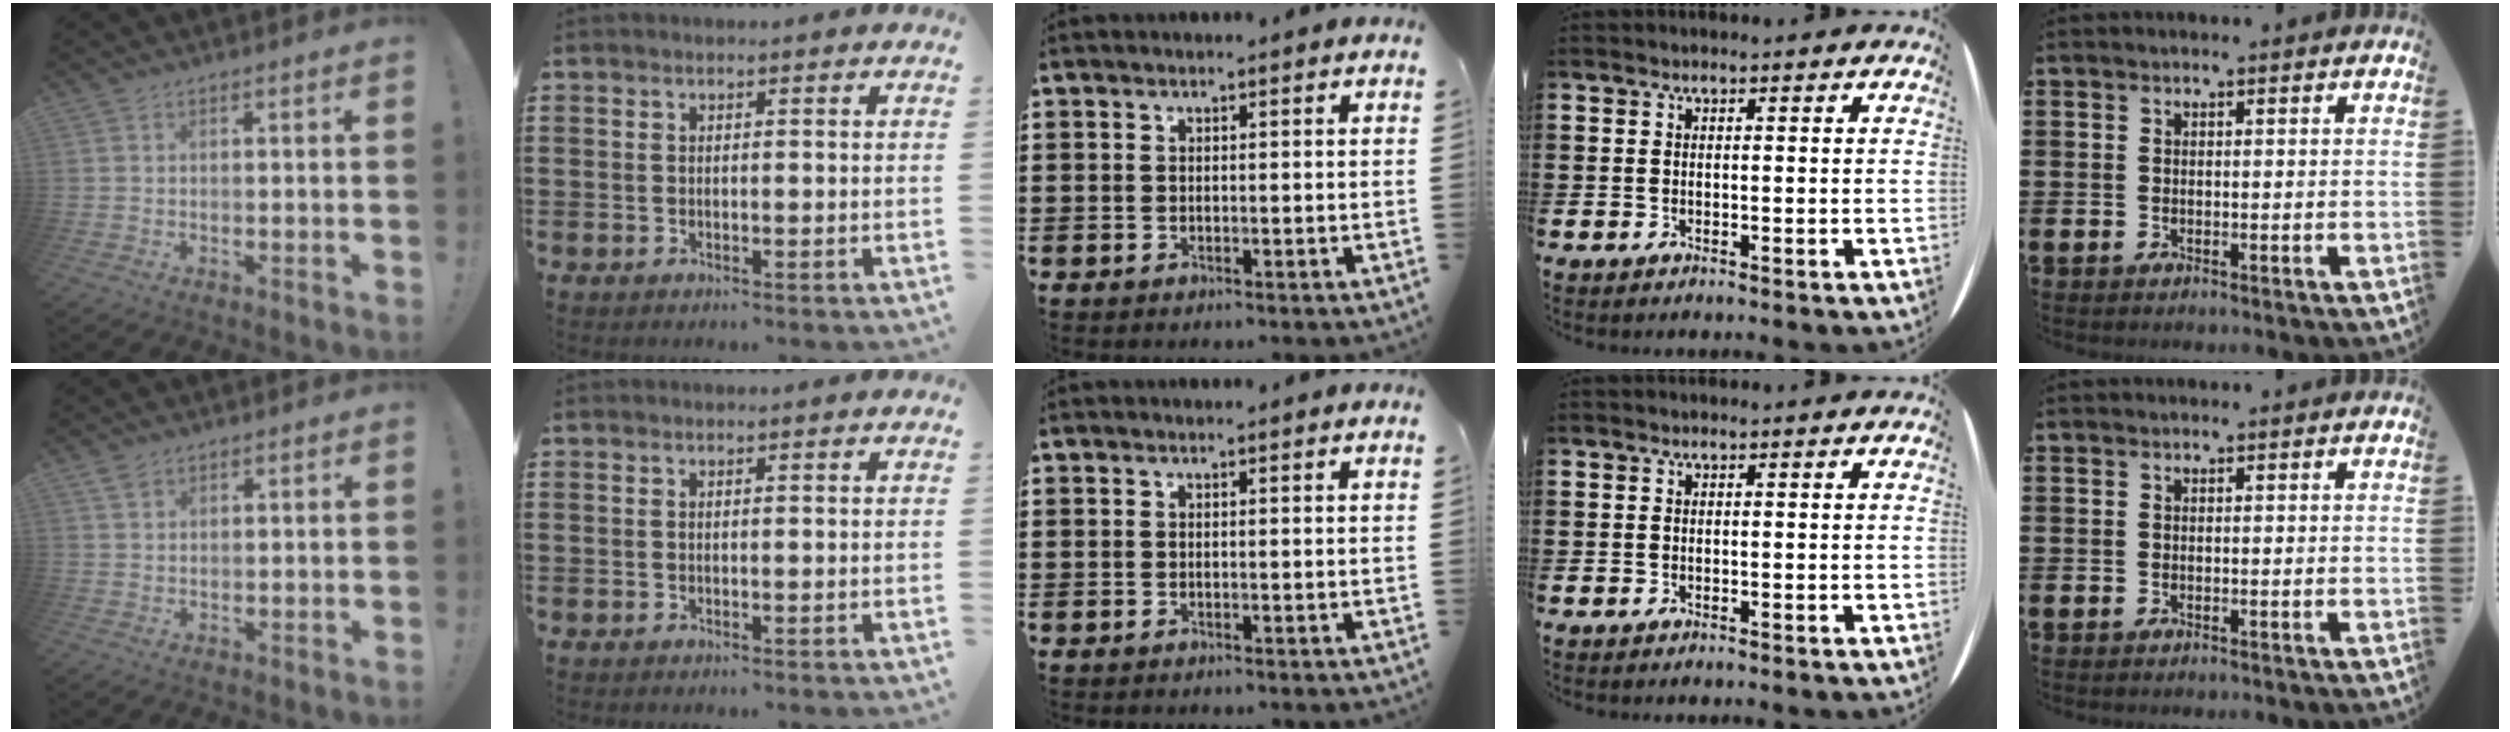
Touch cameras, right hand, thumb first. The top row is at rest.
{"thumb": {"total": 2.4, "force": [1.8, 1.1, 1.2], "torque": [-0.011, -0.009, 0.030]}}